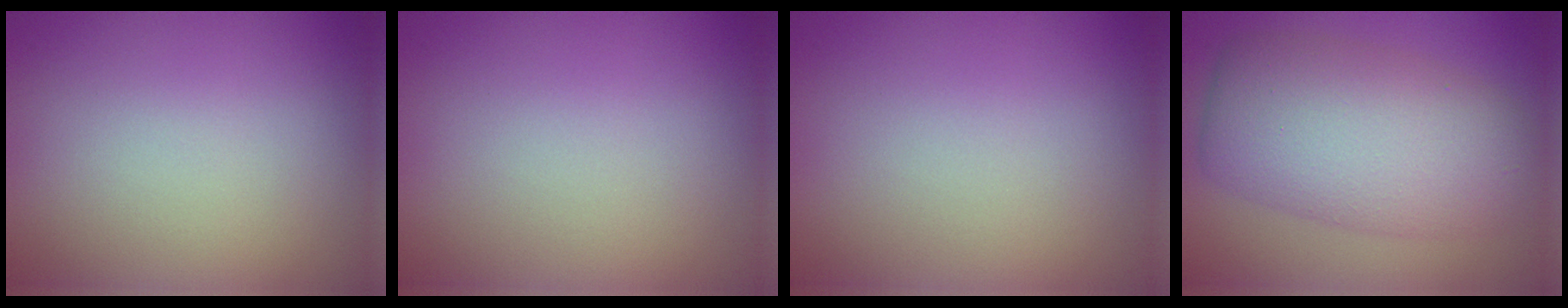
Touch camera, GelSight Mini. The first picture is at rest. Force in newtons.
{"total": 0.0}
{"total": 0.0}
{"total": 9.0, "press": 9.0, "slide": 0.2}